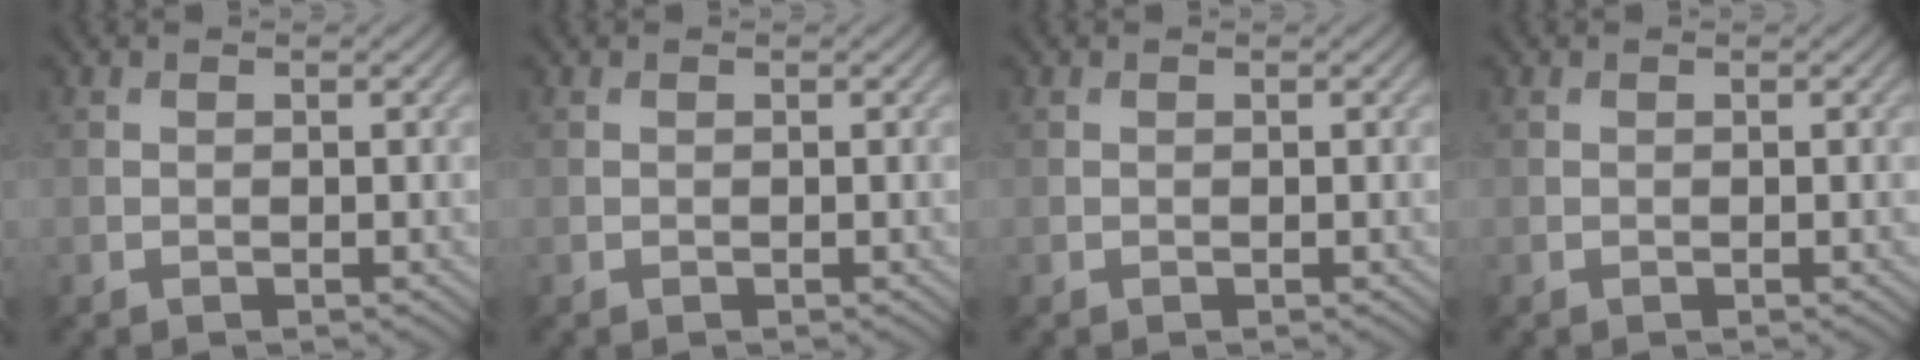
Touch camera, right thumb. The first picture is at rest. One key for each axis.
{"total": 0.0}
{"total": 0.0}
{"total": 0.0}